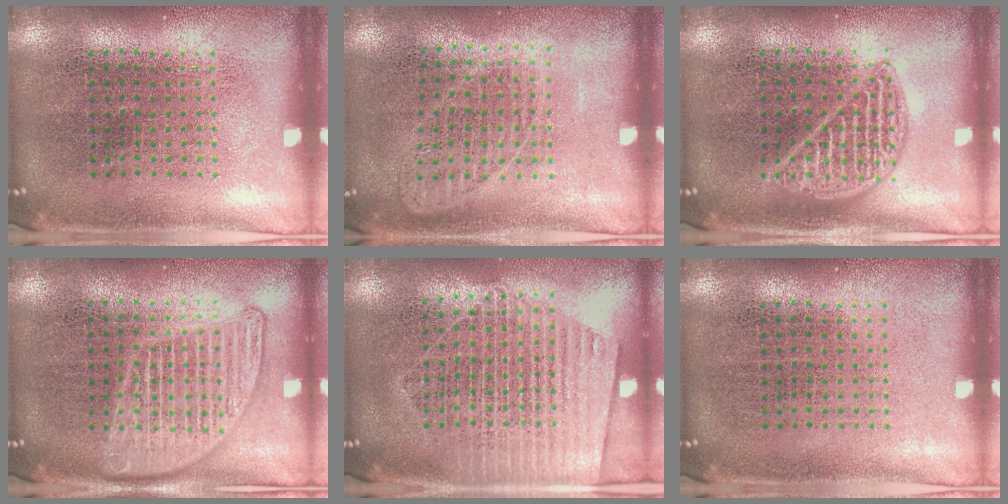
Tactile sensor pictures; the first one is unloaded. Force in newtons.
{"total": 0.9, "press": 0.9, "slide": 0.1}
{"total": 1.5, "press": 1.5, "slide": 0.2}
{"total": 1.8, "press": 1.8, "slide": 0.3}
{"total": 1.6, "press": 1.5, "slide": 0.6}
{"total": 0.0}